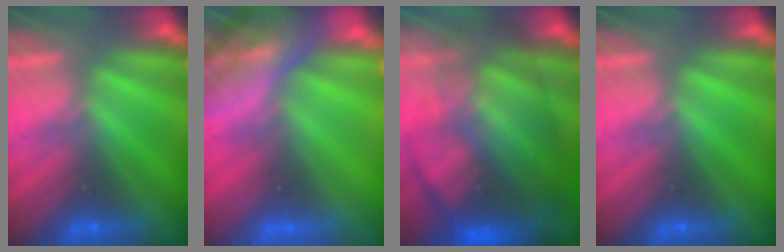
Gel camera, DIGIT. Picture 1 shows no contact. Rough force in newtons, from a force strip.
{"total": 7.9}
{"total": 7.6}
{"total": 0.0}